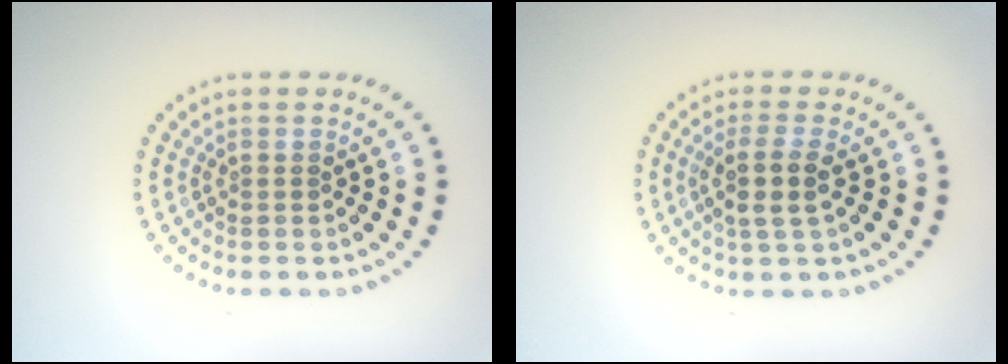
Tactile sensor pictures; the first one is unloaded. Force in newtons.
{"total": 2.8, "press": 2.4, "slide": 1.4}